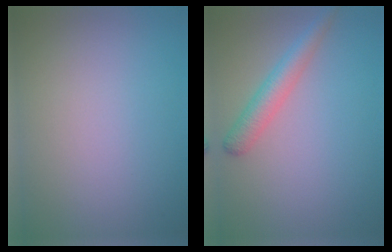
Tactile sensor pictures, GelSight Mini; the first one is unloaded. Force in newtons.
{"total": 2.8, "press": 2.8, "slide": 0.1}